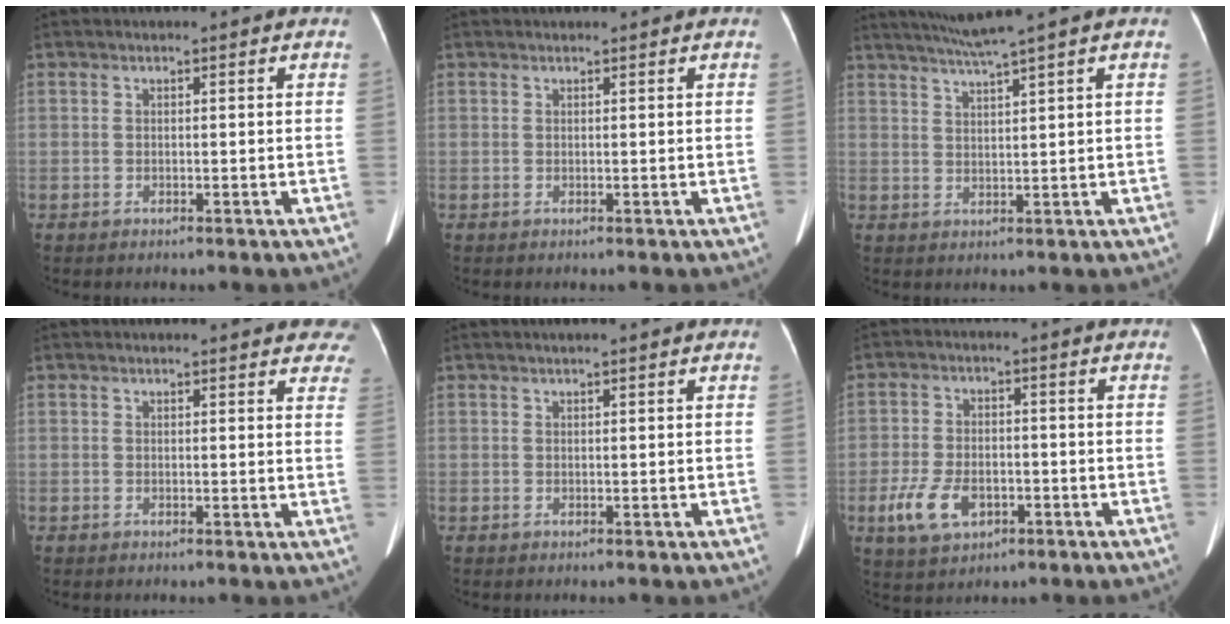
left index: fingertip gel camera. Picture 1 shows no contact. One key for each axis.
{"total": 1.2, "fx": 1.2, "fy": 0.0, "fz": 0.4, "tx": -0.006, "ty": 0.019, "tz": 0.021}
{"total": 5.2, "fx": 4.1, "fy": -1.8, "fz": 2.7, "tx": -0.052, "ty": 0.005, "tz": 0.080}
{"total": 11.8, "fx": 10.5, "fy": 3.1, "fz": 4.5, "tx": -0.028, "ty": 0.000, "tz": 0.098}
{"total": 0.6, "fx": -0.3, "fy": -0.4, "fz": 0.4, "tx": -0.005, "ty": 0.009, "tz": 0.000}
{"total": 7.4, "fx": -4.3, "fy": 4.2, "fz": 4.3, "tx": -0.097, "ty": -0.003, "tz": -0.069}